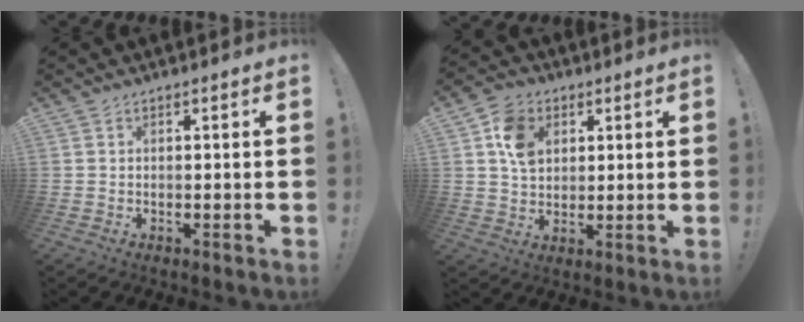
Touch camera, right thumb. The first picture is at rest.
{"total": 9.6, "force": [3.3, 7.6, 4.9], "torque": [-0.077, 0.001, 0.068]}